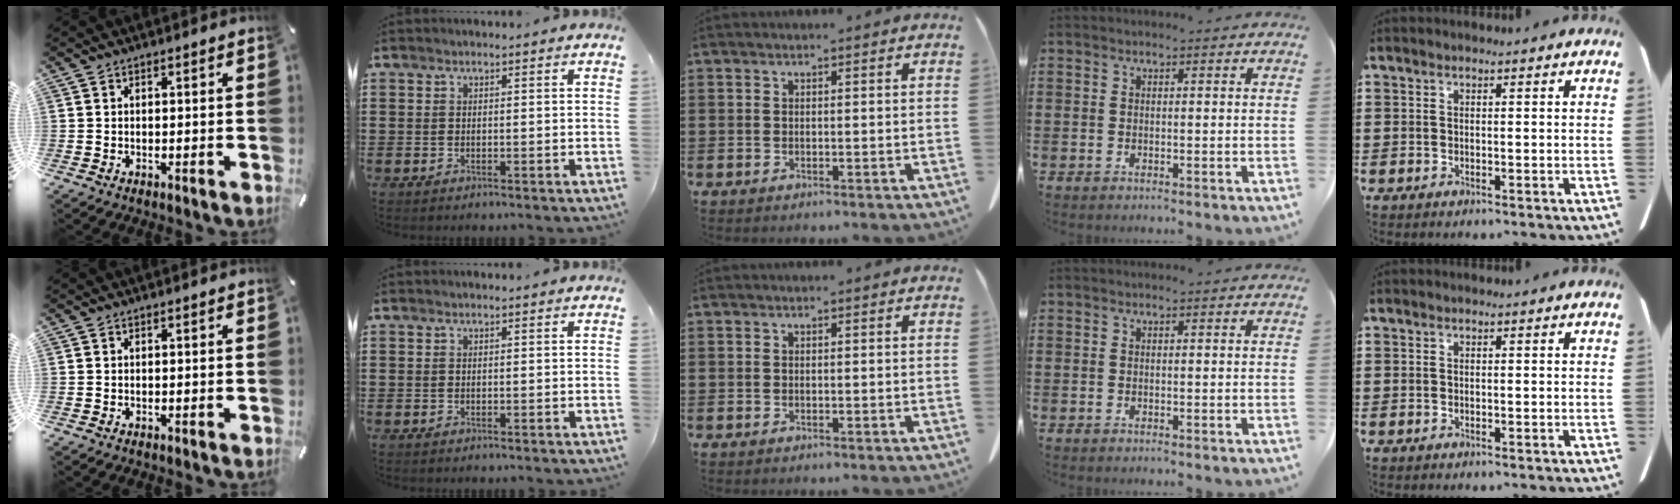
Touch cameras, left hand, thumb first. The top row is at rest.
{}